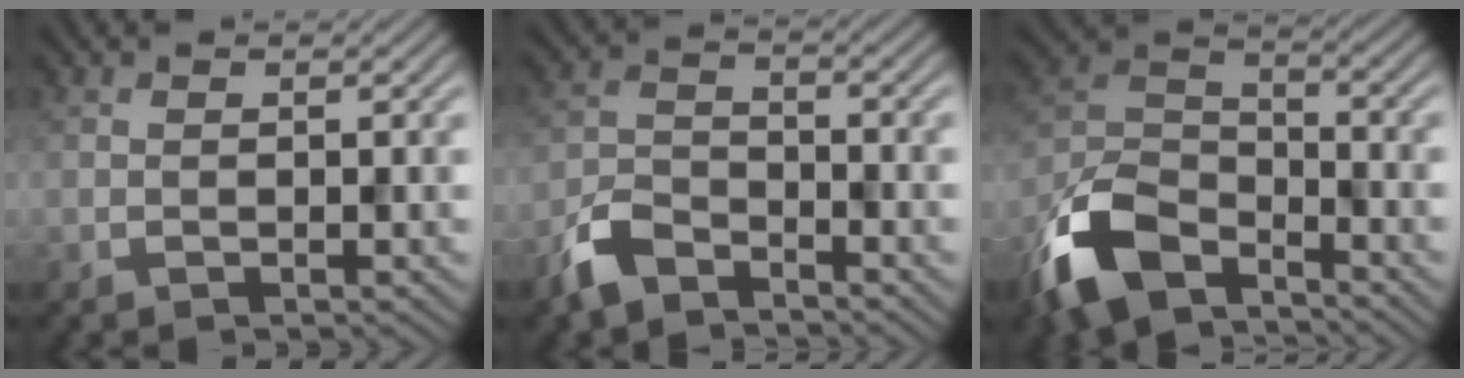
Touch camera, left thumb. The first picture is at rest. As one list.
[{"total": 5.4, "force": [-4.2, 2.2, 2.5], "torque": [-0.052, -0.004, -0.102]}, {"total": 11.5, "force": [-8.0, 5.2, 6.5], "torque": [-0.146, -0.007, -0.178]}]